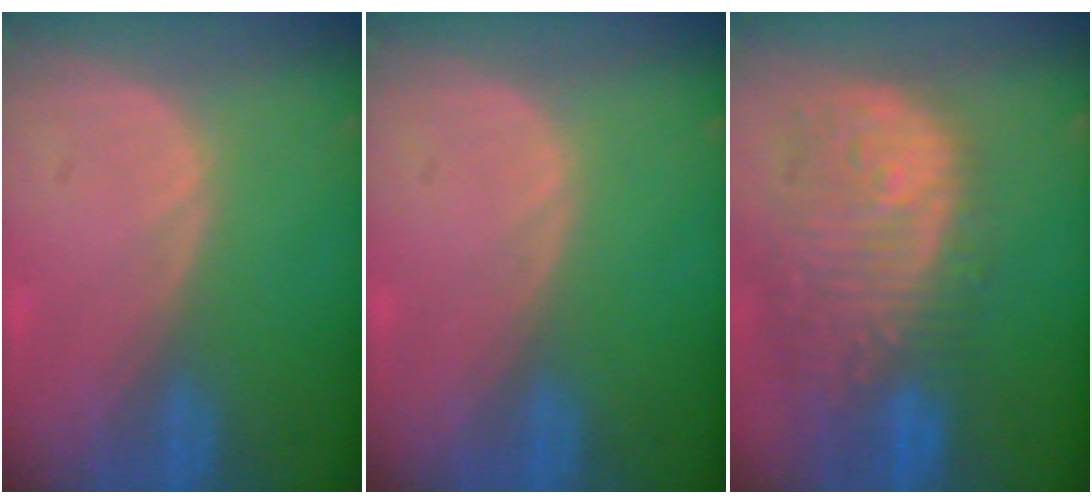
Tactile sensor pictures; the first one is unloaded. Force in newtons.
{"total": 0.0}
{"total": 12.7, "press": 11.0, "slide": 6.3}